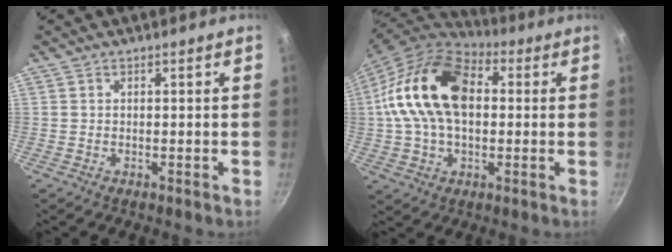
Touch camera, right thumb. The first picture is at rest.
{"total": 20.6, "force": [2.4, 13.3, 15.6], "torque": [-0.276, 0.028, 0.027]}